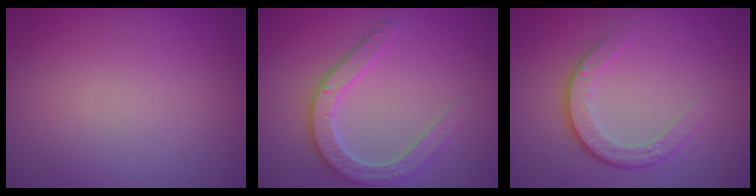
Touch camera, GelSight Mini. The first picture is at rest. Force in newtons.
{"total": 3.6, "press": 3.2, "slide": 1.7}
{"total": 3.5, "press": 2.5, "slide": 2.4}